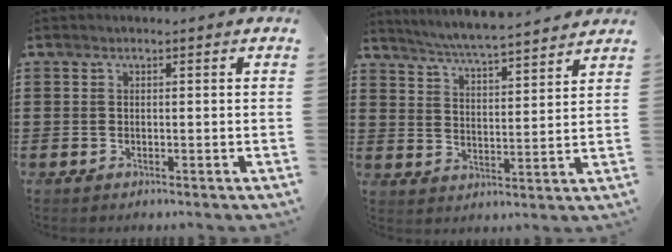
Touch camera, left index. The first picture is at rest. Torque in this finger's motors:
{"motor_torque": [1.19, -0.95, 0.26, 0.14]}